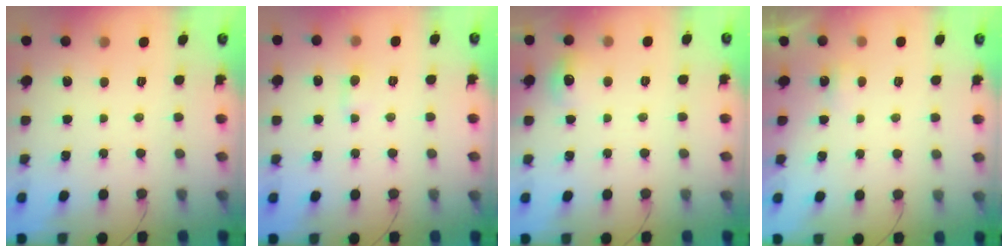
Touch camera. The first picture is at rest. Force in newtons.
{"total": 2.3, "press": 2.0, "slide": 1.3}
{"total": 5.8, "press": 5.6, "slide": 1.3}
{"total": 1.6, "press": 1.5, "slide": 0.6}